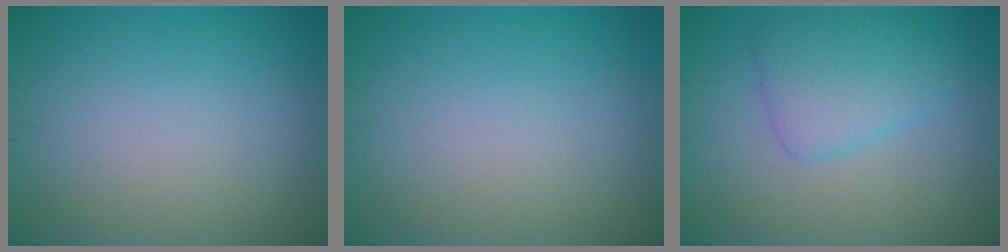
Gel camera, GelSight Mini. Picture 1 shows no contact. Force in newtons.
{"total": 0.0}
{"total": 3.3, "press": 3.3, "slide": 0.1}